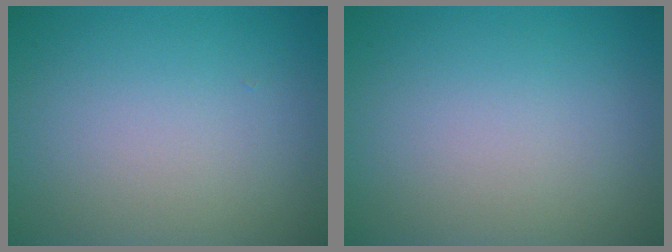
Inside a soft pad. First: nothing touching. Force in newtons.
{"total": 0.0}